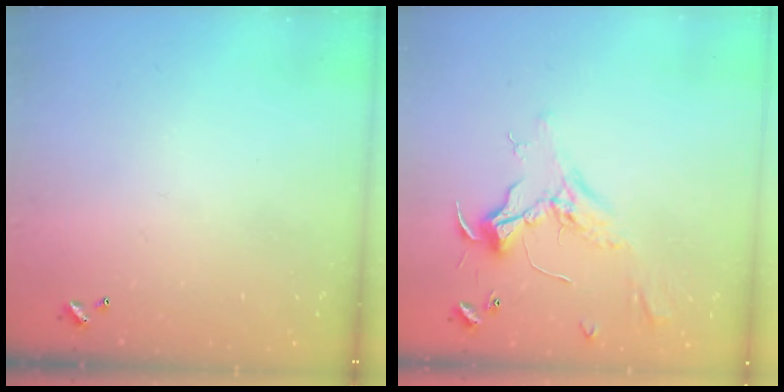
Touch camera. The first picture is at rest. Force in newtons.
{"total": 2.4, "press": 2.2, "slide": 0.9}